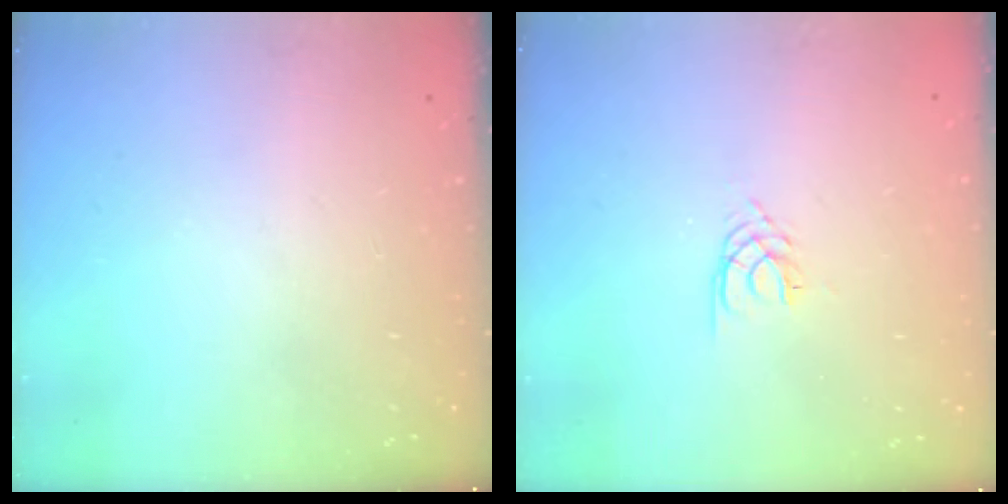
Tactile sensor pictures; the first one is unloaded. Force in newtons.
{"total": 1.6, "press": 1.6, "slide": 0.2}